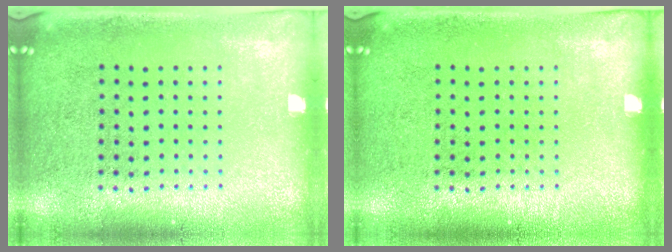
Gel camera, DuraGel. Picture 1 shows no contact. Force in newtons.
{"total": 0.0}